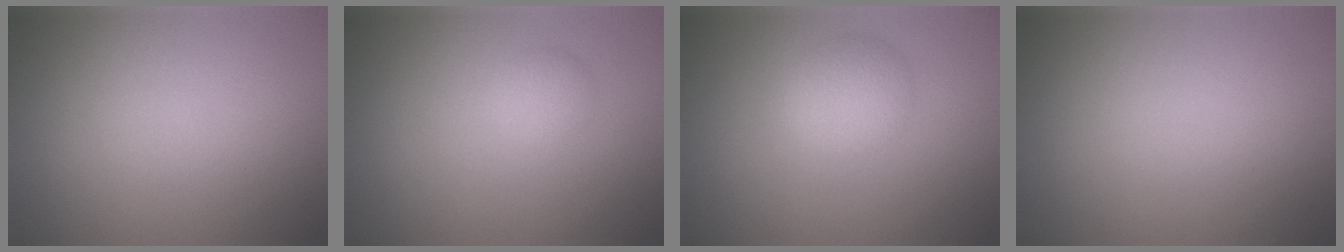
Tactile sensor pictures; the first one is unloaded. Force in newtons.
{"total": 1.4, "press": 1.4, "slide": 0.1}
{"total": 3.1, "press": 3.1, "slide": 0.1}
{"total": 0.0}